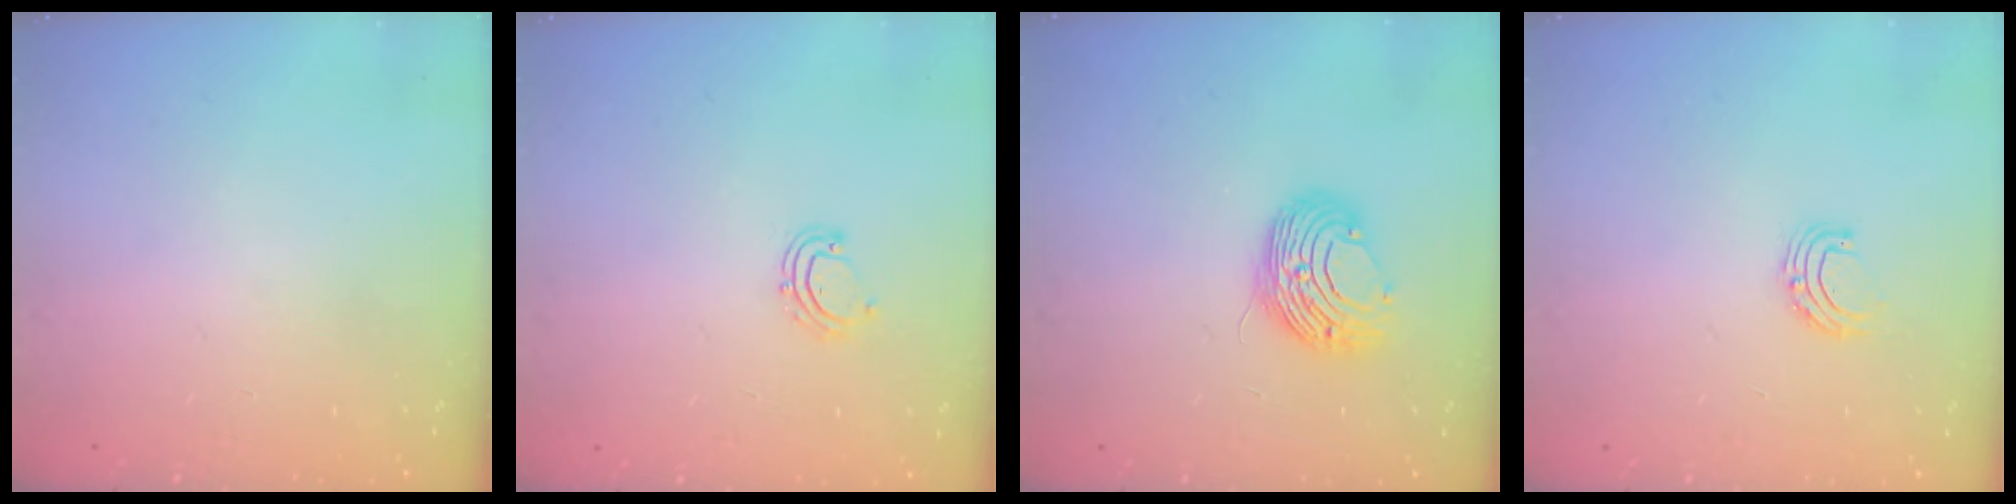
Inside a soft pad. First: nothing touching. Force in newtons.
{"total": 5.6, "press": 5.4, "slide": 1.5}
{"total": 9.3, "press": 9.3, "slide": 0.3}
{"total": 5.5, "press": 5.5, "slide": 0.6}